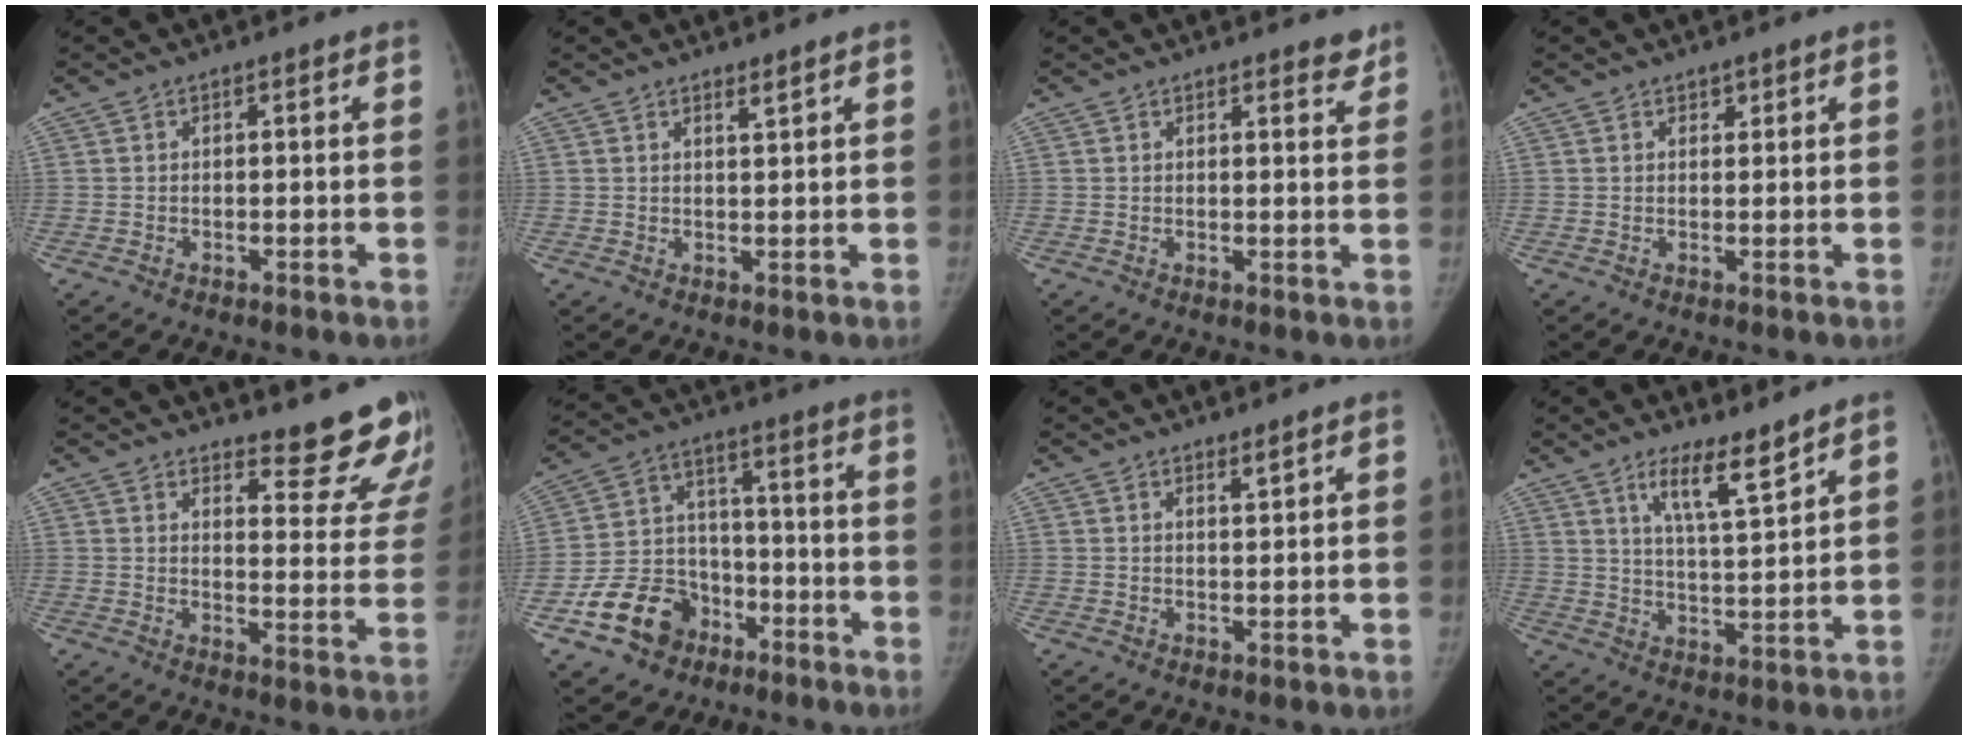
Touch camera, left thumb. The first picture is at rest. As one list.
[{"total": 1.2, "force": [1.1, 0.1, 0.6], "torque": [-0.008, -0.011, 0.019]}, {"total": 2.4, "force": [2.1, 0.8, 0.9], "torque": [0.002, -0.015, 0.020]}, {"total": 1.1, "force": [0.8, 0.7, 0.2], "torque": [0.006, -0.005, 0.011]}, {"total": 14.9, "force": [13.6, 4.0, 4.5], "torque": [-0.006, -0.137, 0.151]}, {"total": 13.1, "force": [-6.9, 10.0, 4.8], "torque": [-0.051, 0.058, -0.115]}, {"total": 1.4, "force": [1.2, 0.1, 0.6], "torque": [-0.008, -0.012, 0.021]}, {"total": 8.0, "force": [5.7, 1.2, 5.5], "torque": [-0.087, -0.047, 0.103]}]